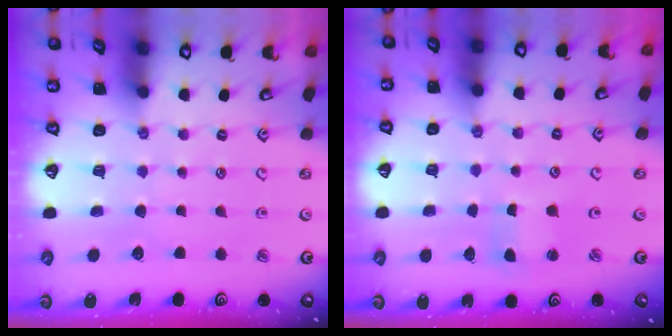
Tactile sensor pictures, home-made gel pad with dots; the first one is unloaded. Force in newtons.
{"total": 1.3, "press": 1.2, "slide": 0.2}